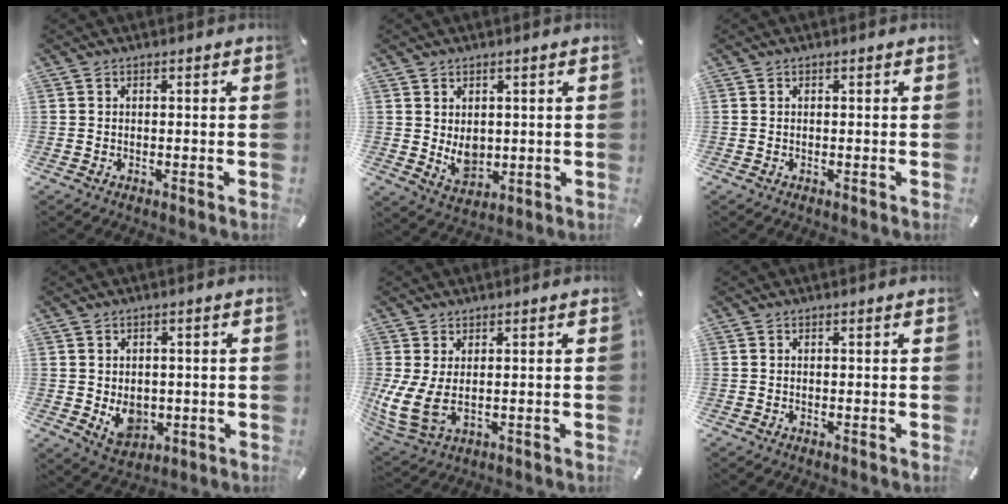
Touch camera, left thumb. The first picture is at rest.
{"total": 5.6, "force": [0.8, 4.7, 3.0], "torque": [-0.033, -0.013, 0.018]}
{"total": 0.0}
{"total": 6.6, "force": [-0.8, 5.7, 3.4], "torque": [-0.043, -0.002, -0.012]}
{"total": 8.5, "force": [1.0, 4.8, 6.9], "torque": [-0.166, -0.016, 0.022]}
{"total": 0.0}